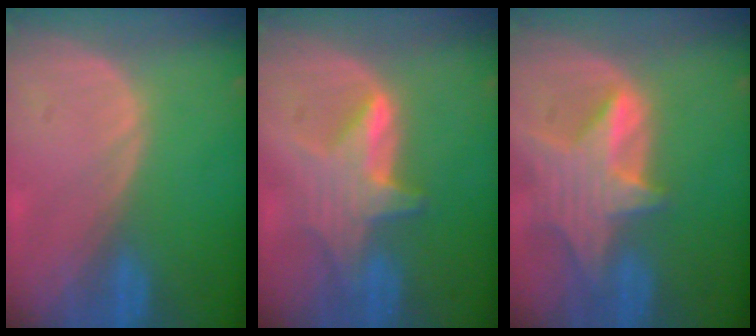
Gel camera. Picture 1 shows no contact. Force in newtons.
{"total": 6.5, "press": 6.4, "slide": 1.4}
{"total": 8.4, "press": 7.6, "slide": 3.6}